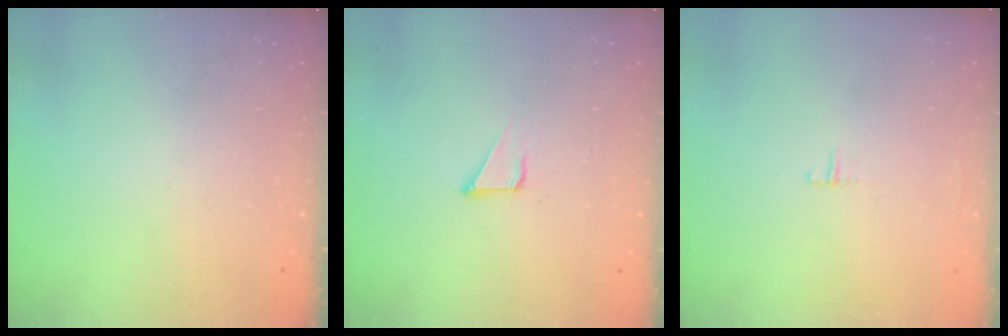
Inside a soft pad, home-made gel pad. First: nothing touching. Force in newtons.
{"total": 2.1, "press": 2.1, "slide": 0.1}
{"total": 3.6, "press": 3.5, "slide": 0.3}